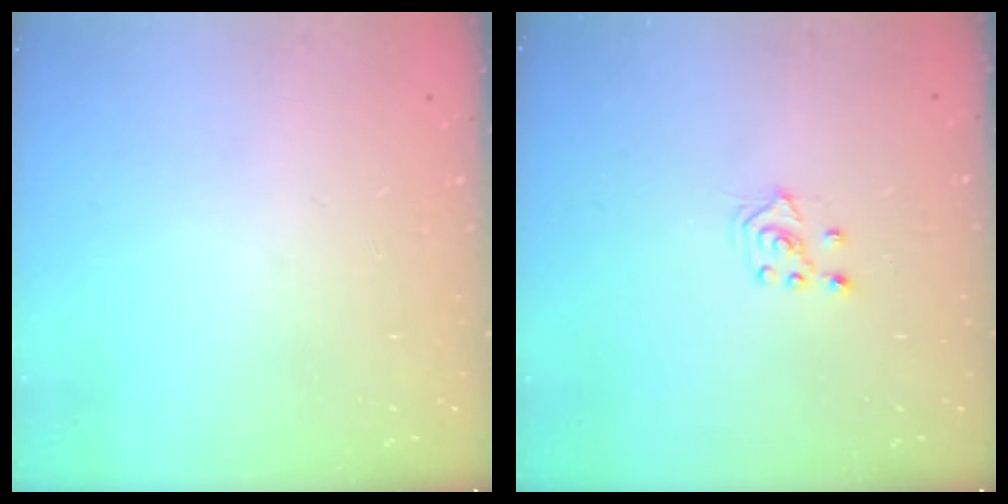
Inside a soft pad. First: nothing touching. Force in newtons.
{"total": 3.0, "press": 2.9, "slide": 0.7}